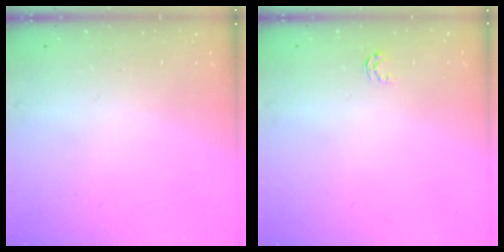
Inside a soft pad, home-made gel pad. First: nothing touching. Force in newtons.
{"total": 2.6, "press": 2.6, "slide": 0.4}